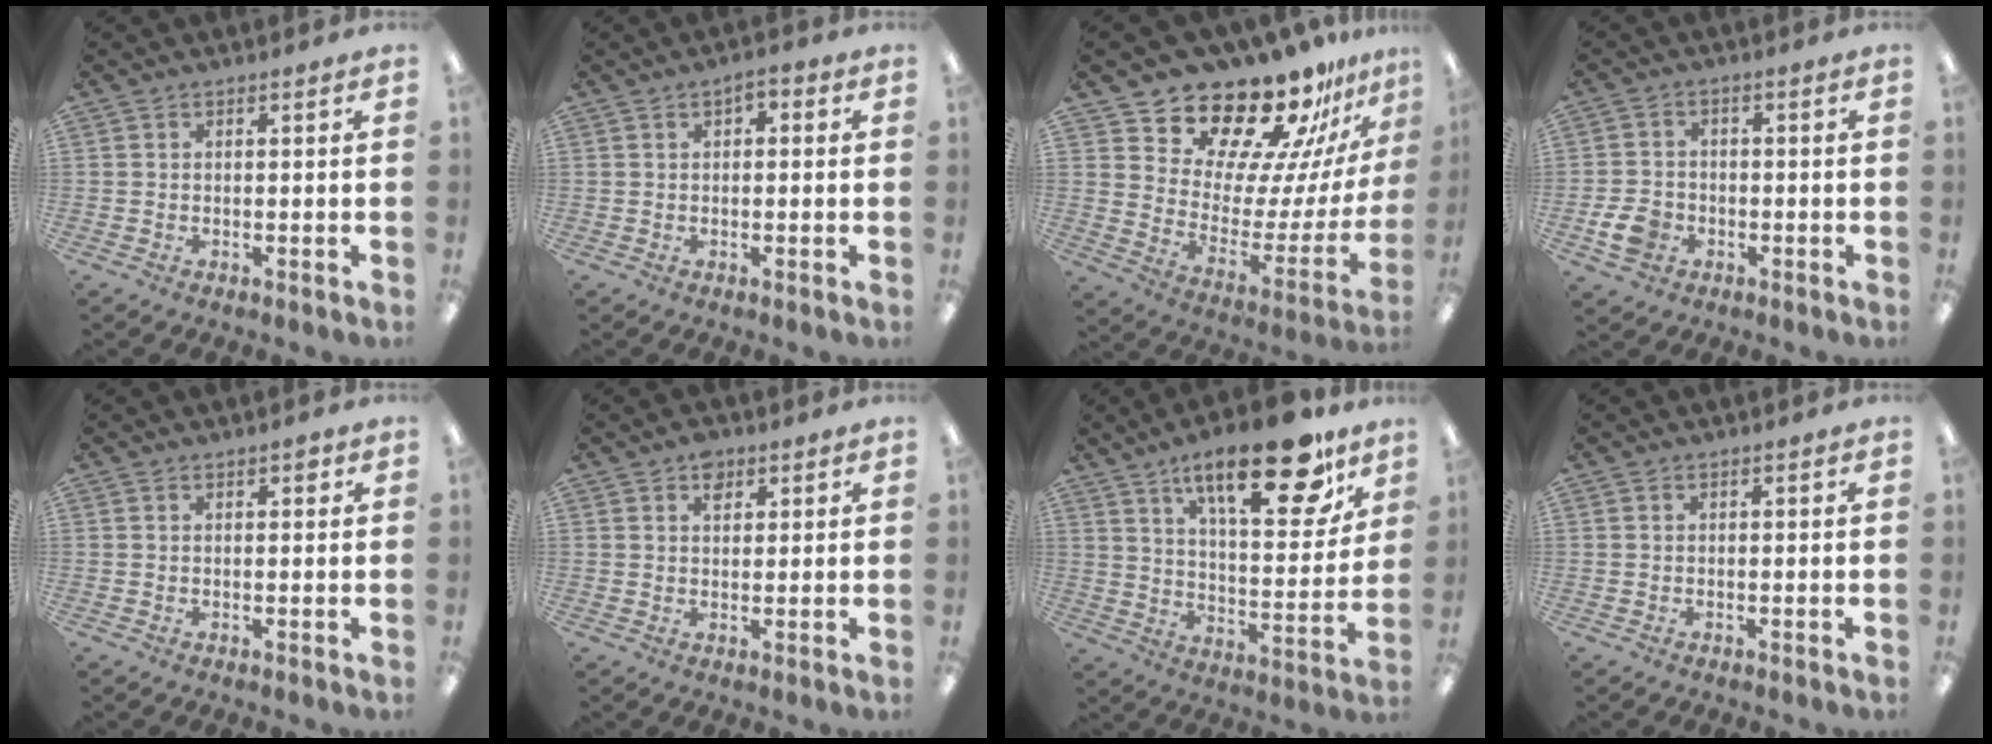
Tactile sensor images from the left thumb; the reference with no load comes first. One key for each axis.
{"total": 1.9, "fx": 0.2, "fy": 1.2, "fz": 1.5, "tx": -0.020, "ty": 0.004, "tz": 0.001}
{"total": 19.4, "fx": 17.2, "fy": 7.3, "fz": 5.3, "tx": -0.087, "ty": -0.151, "tz": 0.301}
{"total": 6.0, "fx": -2.4, "fy": 4.5, "fz": 3.2, "tx": -0.059, "ty": 0.007, "tz": -0.043}
{"total": 1.2, "fx": 0.7, "fy": 0.6, "fz": 0.7, "tx": 0.001, "ty": -0.005, "tz": 0.009}
{"total": 3.4, "fx": 2.0, "fy": 2.1, "fz": 1.7, "tx": -0.014, "ty": -0.007, "tz": 0.032}
{"total": 22.8, "fx": 14.6, "fy": 7.9, "fz": 15.6, "tx": -0.227, "ty": -0.082, "tz": 0.233}
{"total": 0.0}